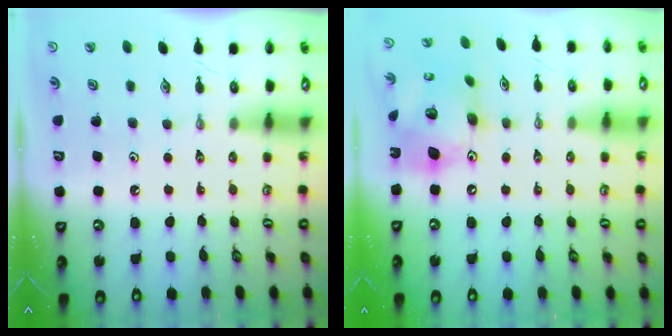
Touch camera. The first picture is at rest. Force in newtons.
{"total": 17.8, "press": 17.7, "slide": 1.7}